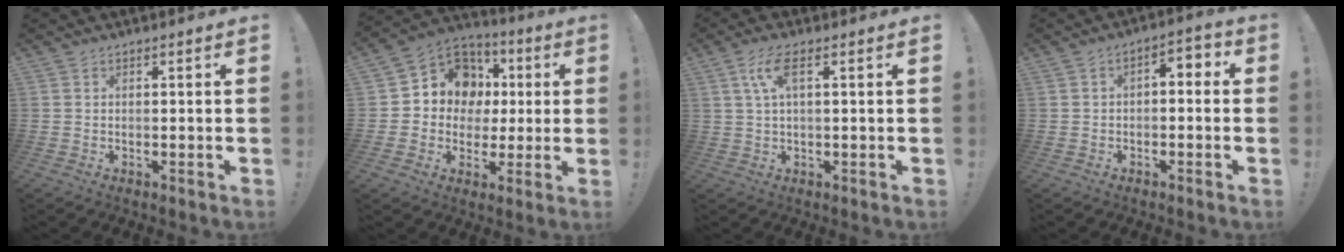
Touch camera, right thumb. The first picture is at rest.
{"total": 12.4, "force": [2.6, 11.3, 4.4], "torque": [-0.061, -0.009, 0.068]}
{"total": 6.4, "force": [2.2, 1.8, 5.7], "torque": [-0.108, 0.004, 0.038]}
{"total": 3.8, "force": [-2.0, 2.2, 2.4], "torque": [-0.022, 0.008, -0.041]}